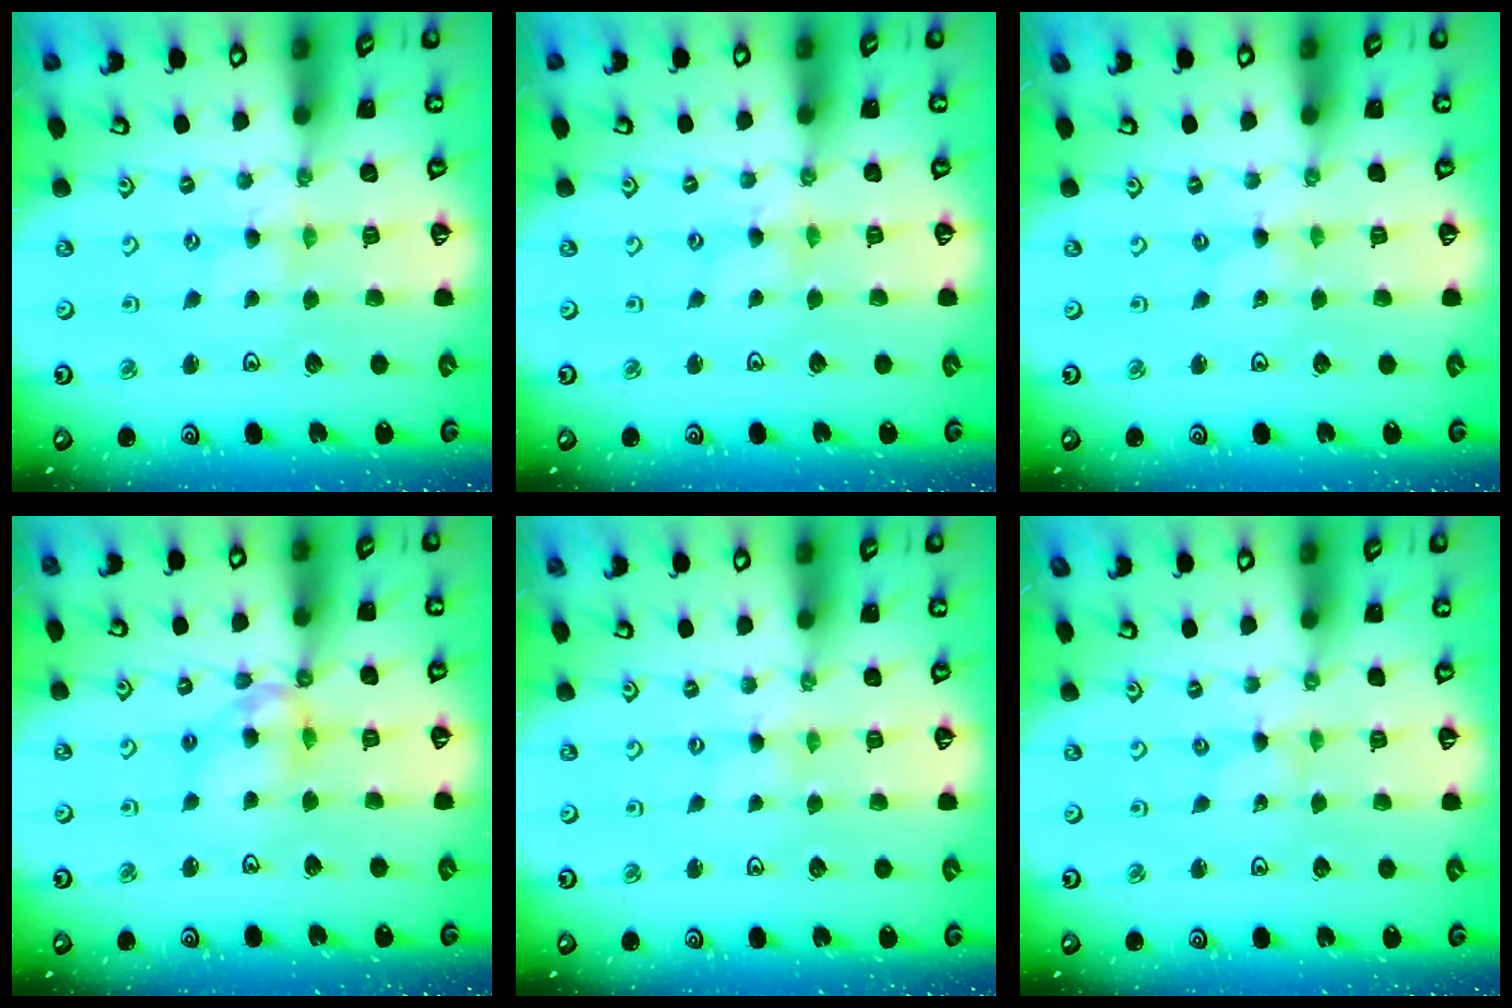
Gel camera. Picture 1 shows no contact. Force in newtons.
{"total": 1.5, "press": 1.5, "slide": 0.3}
{"total": 0.0}
{"total": 10.3, "press": 10.3, "slide": 1.1}
{"total": 0.0}
{"total": 0.0}